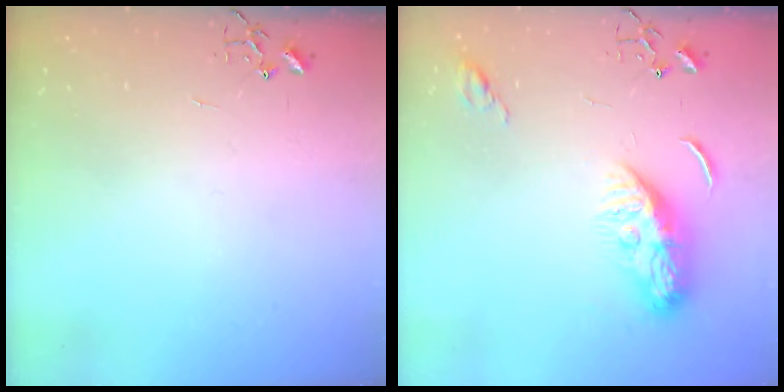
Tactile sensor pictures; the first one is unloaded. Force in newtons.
{"total": 10.3, "press": 10.2, "slide": 0.9}